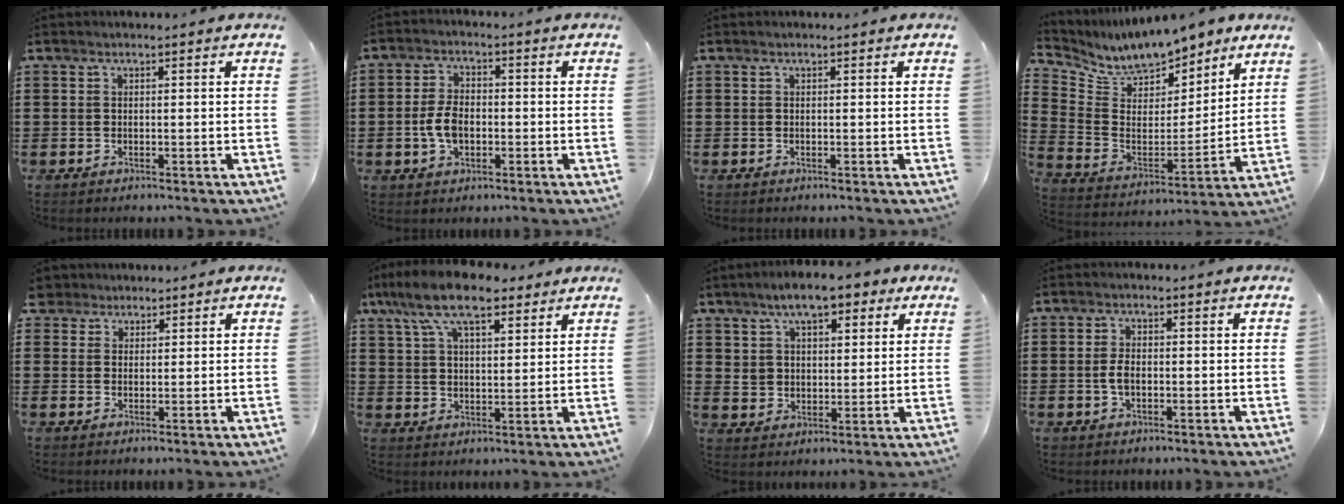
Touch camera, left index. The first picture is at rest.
{"total": 5.2, "force": [-0.9, 3.0, 4.2], "torque": [-0.104, -0.002, -0.024]}
{"total": 0.0}
{"total": 9.2, "force": [8.6, 2.7, 1.8], "torque": [-0.077, -0.058, 0.152]}
{"total": 2.9, "force": [2.2, 1.9, 0.1], "torque": [-0.016, 0.011, 0.042]}
{"total": 11.1, "force": [7.8, 3.8, 6.9], "torque": [-0.155, -0.004, 0.145]}
{"total": 8.0, "force": [5.9, 3.8, 3.9], "torque": [-0.082, -0.002, 0.103]}
{"total": 2.8, "force": [-0.2, 1.4, 2.5], "torque": [-0.056, 0.001, -0.007]}